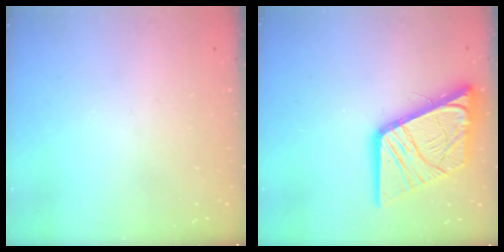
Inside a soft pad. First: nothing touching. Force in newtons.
{"total": 19.2, "press": 19.0, "slide": 2.4}